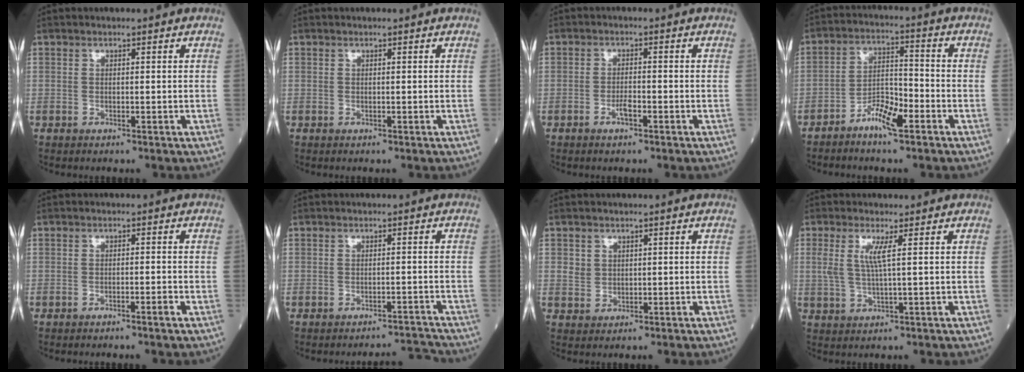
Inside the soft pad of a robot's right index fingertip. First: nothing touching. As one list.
[{"total": 0.0}, {"total": 2.2, "force": [-1.3, 0.5, 1.6], "torque": [-0.027, 0.002, -0.024]}, {"total": 6.1, "force": [-4.0, 1.3, 4.4], "torque": [-0.083, 0.010, -0.075]}, {"total": 1.3, "force": [-1.0, -0.2, 0.8], "torque": [-0.013, 0.002, -0.018]}, {"total": 3.4, "force": [-3.2, -1.1, -0.6], "torque": [0.016, 0.003, -0.043]}, {"total": 2.0, "force": [0.6, 1.9, 0.5], "torque": [-0.009, 0.004, 0.014]}, {"total": 3.5, "force": [1.0, -0.2, 3.4], "torque": [-0.075, 0.003, 0.022]}]